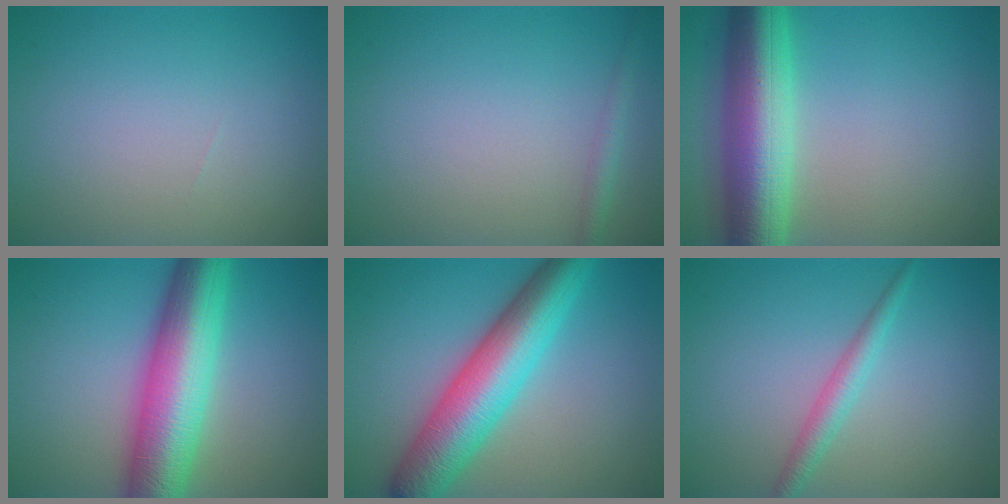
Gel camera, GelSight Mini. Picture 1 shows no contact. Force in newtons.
{"total": 1.3, "press": 1.3, "slide": 0.1}
{"total": 9.8, "press": 9.8, "slide": 0.1}
{"total": 10.4, "press": 10.4, "slide": 0.1}
{"total": 9.0, "press": 9.0, "slide": 0.1}
{"total": 2.2, "press": 2.1, "slide": 0.1}